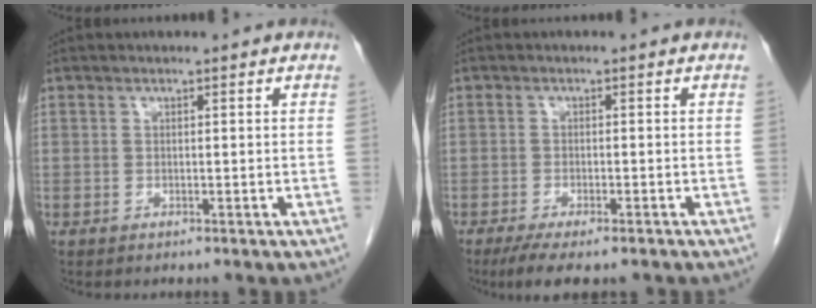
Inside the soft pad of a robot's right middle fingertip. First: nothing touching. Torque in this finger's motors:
{"motor_torque": [0.05, -0.04, 0.07, 0.05]}